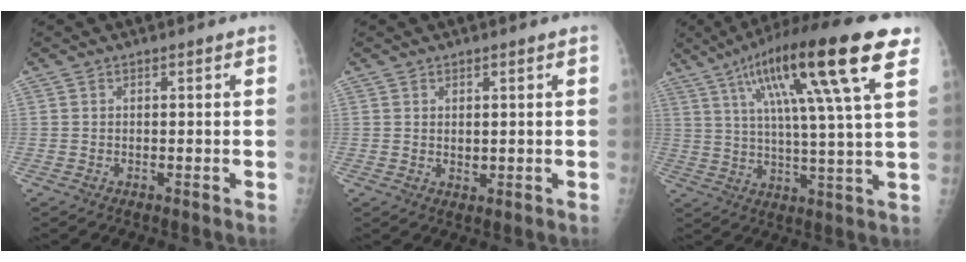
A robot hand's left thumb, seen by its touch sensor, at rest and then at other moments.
{"total": 1.7, "force": [0.5, 1.1, 1.3], "torque": [-0.017, -0.007, 0.012]}
{"total": 21.6, "force": [10.5, 2.9, 18.7], "torque": [-0.304, -0.007, 0.165]}